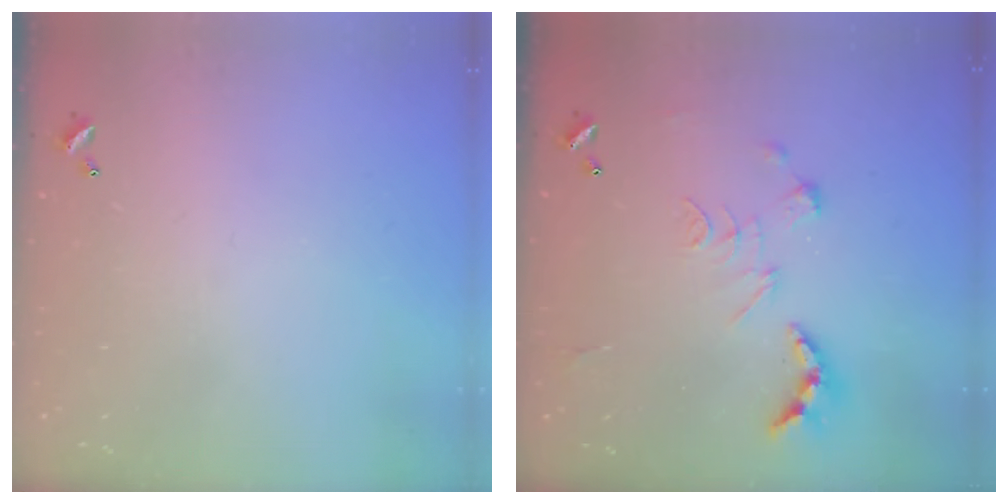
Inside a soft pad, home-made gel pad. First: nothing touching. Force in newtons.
{"total": 2.5, "press": 2.0, "slide": 1.5}